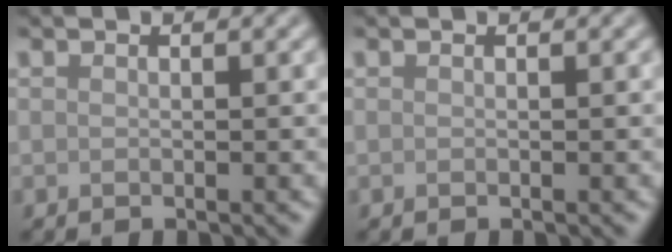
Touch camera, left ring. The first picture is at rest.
{"total": 0.0}